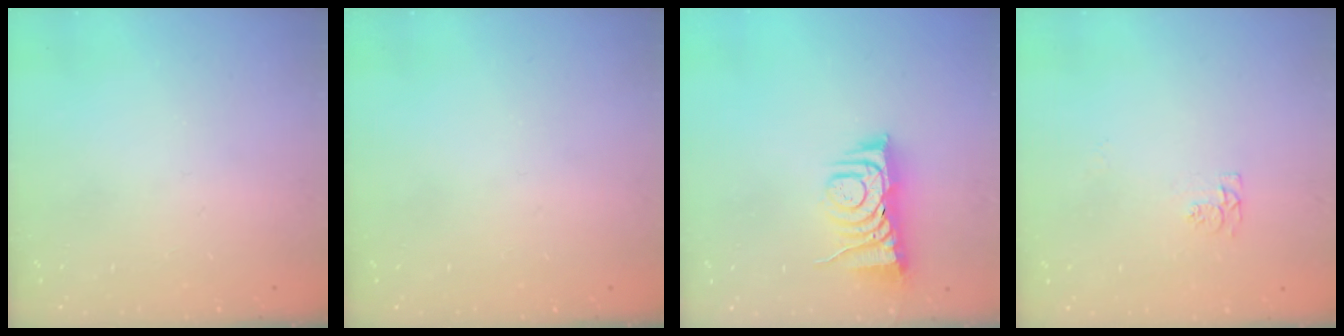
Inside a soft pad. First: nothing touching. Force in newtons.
{"total": 0.0}
{"total": 7.3, "press": 7.3, "slide": 0.6}
{"total": 4.3, "press": 4.3, "slide": 0.8}